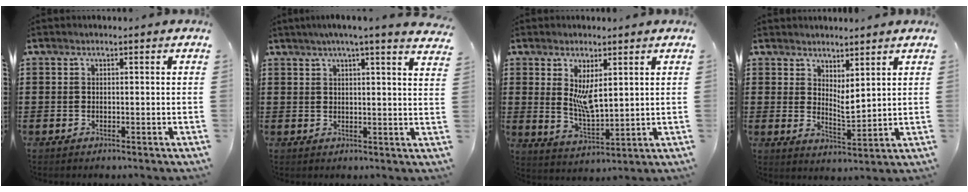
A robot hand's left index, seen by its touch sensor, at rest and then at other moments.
{"total": 3.9, "force": [3.2, -0.7, 2.1], "torque": [-0.051, -0.009, 0.055]}
{"total": 5.8, "force": [2.1, 2.4, 4.8], "torque": [-0.098, -0.008, 0.035]}
{"total": 3.5, "force": [2.6, 1.2, 2.0], "torque": [-0.037, -0.013, 0.045]}